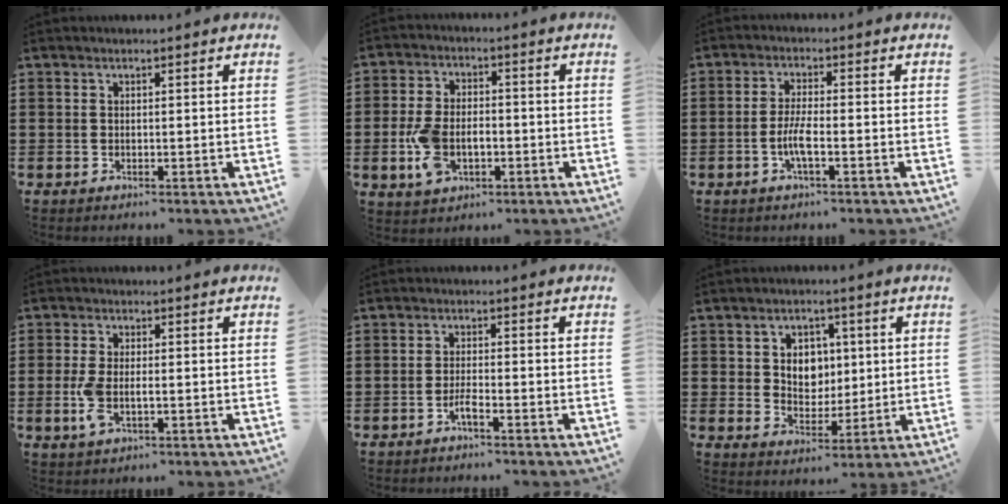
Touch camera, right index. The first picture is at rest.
{"total": 6.7, "force": [-1.7, 4.1, 5.0], "torque": [-0.123, 0.000, -0.036]}
{"total": 4.1, "force": [-1.5, 0.7, 3.8], "torque": [-0.086, -0.006, -0.035]}
{"total": 4.0, "force": [-0.9, 1.9, 3.4], "torque": [-0.089, -0.009, -0.021]}
{"total": 2.1, "force": [-1.4, 0.2, 1.6], "torque": [-0.037, -0.004, -0.028]}
{"total": 5.3, "force": [1.2, 4.5, 2.5], "torque": [-0.051, 0.010, 0.014]}